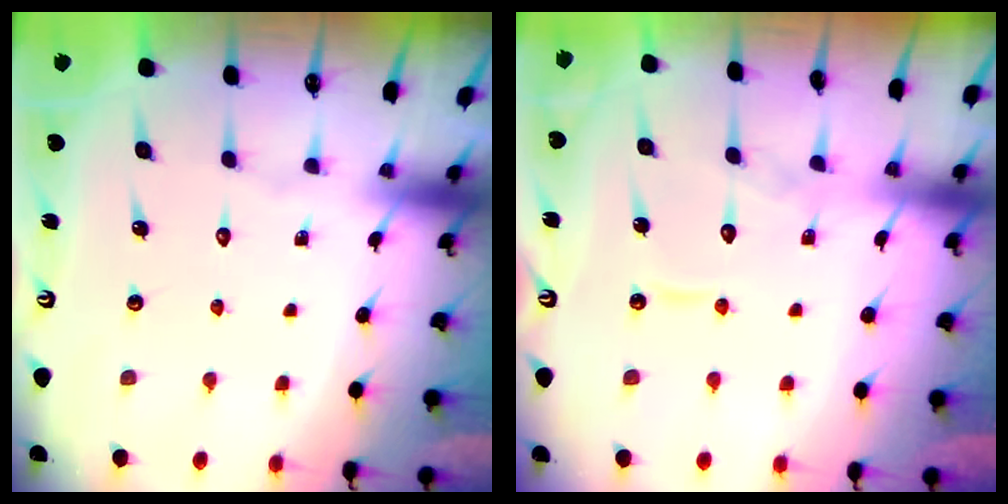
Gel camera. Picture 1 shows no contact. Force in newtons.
{"total": 7.6, "press": 7.6, "slide": 0.6}